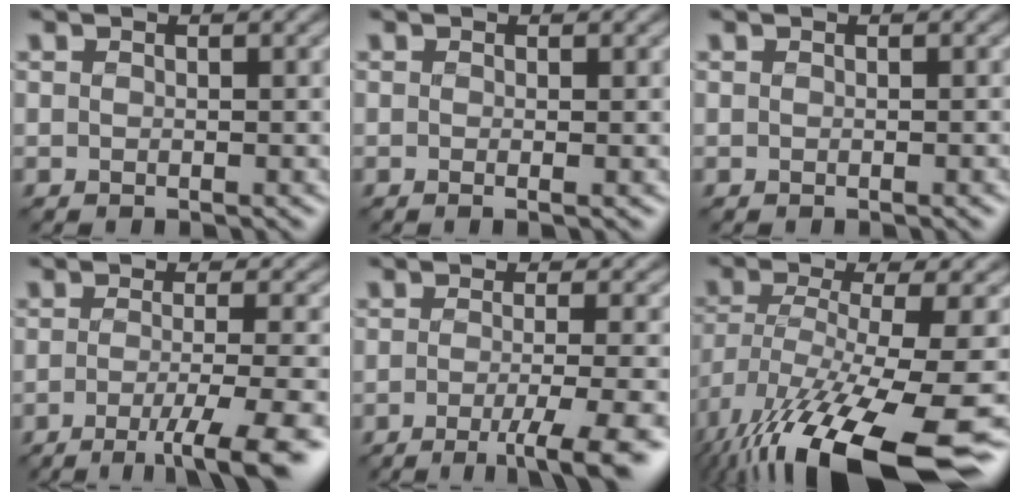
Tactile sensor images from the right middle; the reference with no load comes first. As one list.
[{"total": 1.0, "force": [-0.1, 0.3, 0.9], "torque": [-0.012, -0.004, -0.007]}, {"total": 0.8, "force": [-0.2, 0.3, 0.7], "torque": [-0.004, 0.001, -0.003]}, {"total": 6.3, "force": [-3.1, 1.2, 5.4], "torque": [-0.076, -0.003, -0.054]}, {"total": 5.7, "force": [-2.6, 1.1, 5.0], "torque": [-0.068, -0.004, -0.044]}, {"total": 15.8, "force": [-8.9, 4.0, 12.5], "torque": [-0.252, -0.035, -0.131]}]